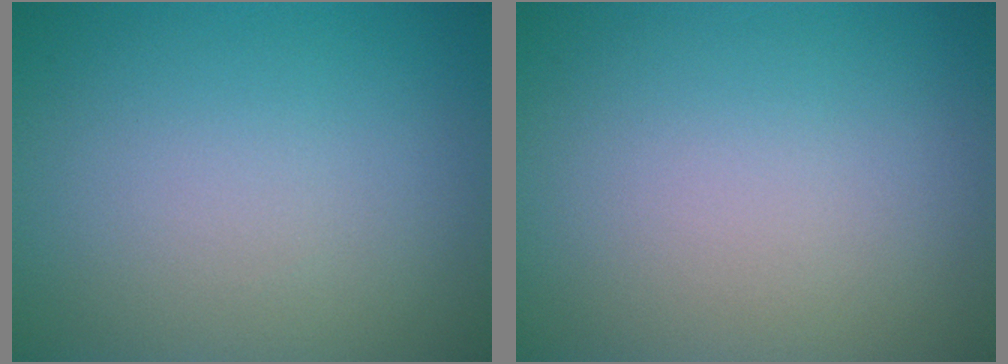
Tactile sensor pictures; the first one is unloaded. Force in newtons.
{"total": 0.0}